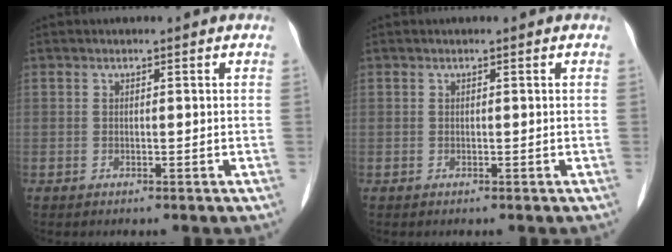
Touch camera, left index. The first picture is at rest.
{"total": 0.0}